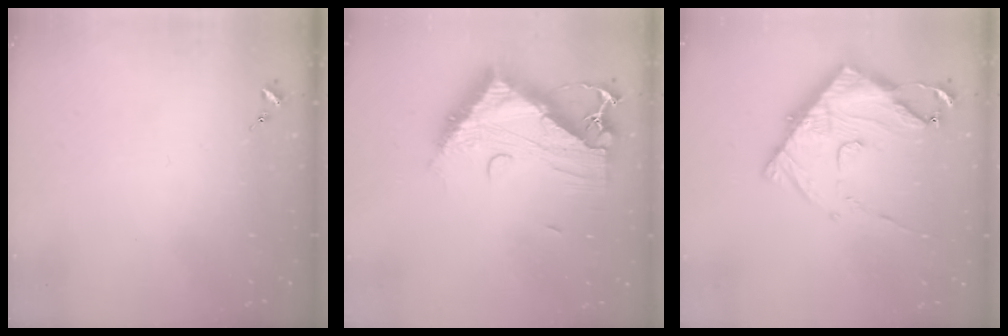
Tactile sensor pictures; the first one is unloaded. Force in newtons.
{"total": 15.7, "press": 15.6, "slide": 1.5}
{"total": 16.0, "press": 16.0, "slide": 1.2}